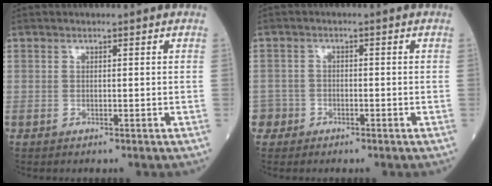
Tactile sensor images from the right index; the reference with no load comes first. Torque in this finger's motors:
{"motor_torque": [-0.15, -0.09, -0.06, -0.02]}